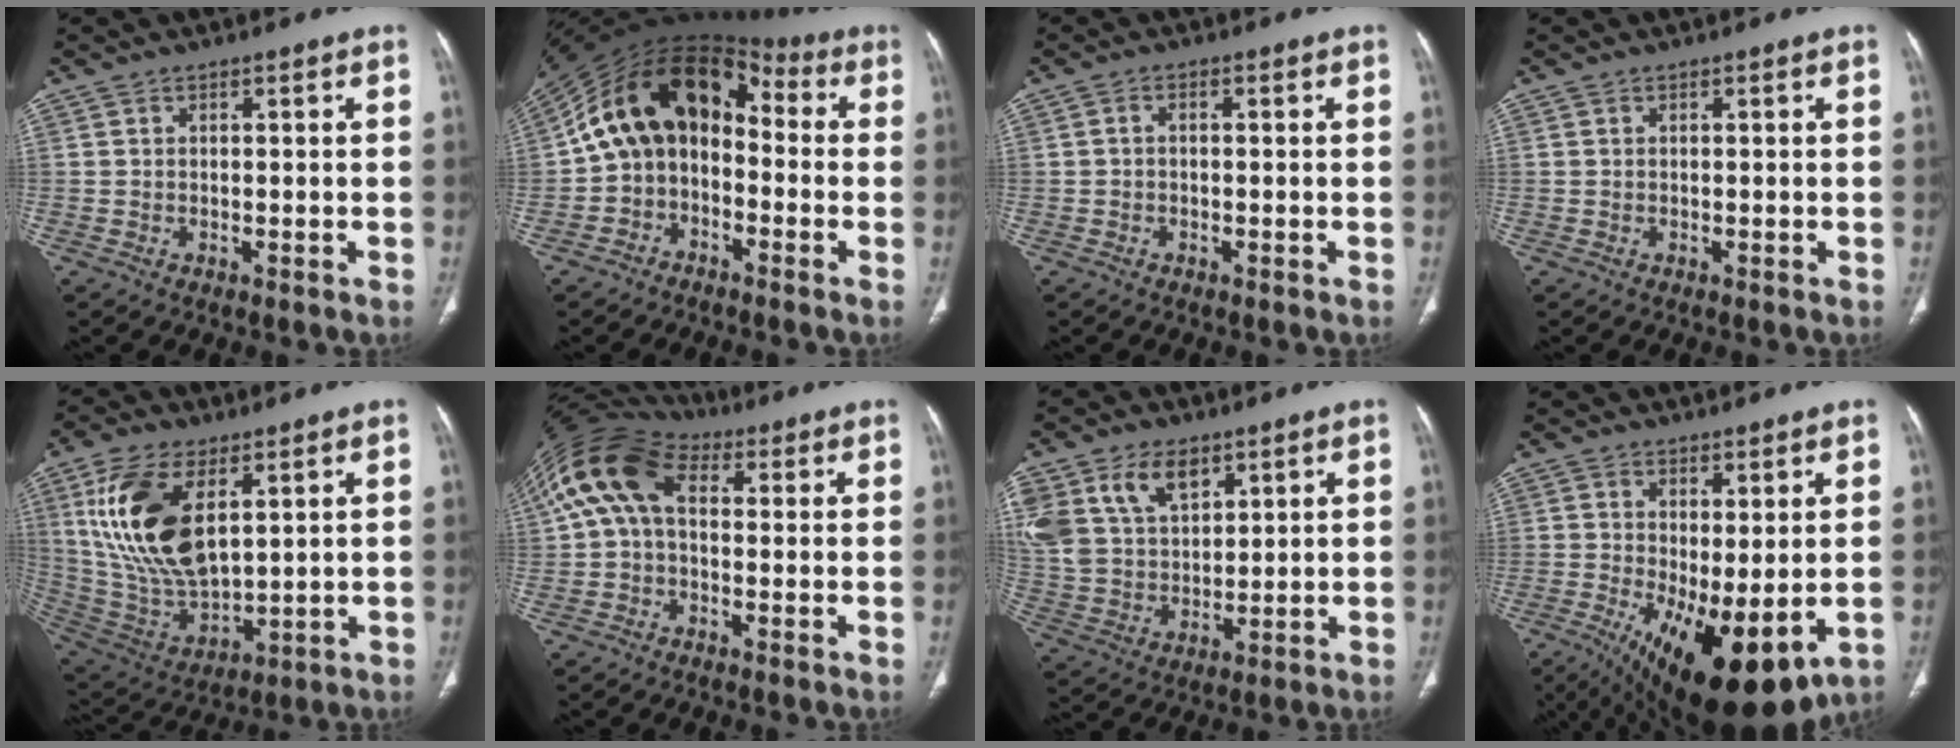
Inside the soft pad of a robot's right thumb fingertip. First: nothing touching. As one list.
[{"total": 16.0, "force": [-1.0, 11.9, 10.7], "torque": [-0.154, 0.076, -0.034]}, {"total": 1.0, "force": [-0.2, 0.6, 0.8], "torque": [-0.011, 0.004, -0.006]}, {"total": 0.0}, {"total": 19.2, "force": [6.5, 9.8, 15.2], "torque": [-0.293, -0.026, 0.136]}, {"total": 12.7, "force": [2.4, 8.0, 9.5], "torque": [-0.191, 0.045, 0.035]}, {"total": 16.5, "force": [8.2, 10.8, 9.4], "torque": [-0.188, -0.011, 0.165]}, {"total": 15.4, "force": [-3.6, 6.3, 13.6], "torque": [-0.223, -0.024, -0.032]}]